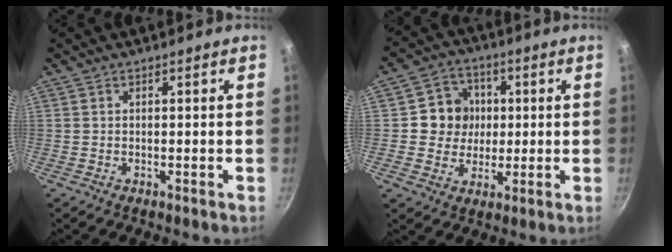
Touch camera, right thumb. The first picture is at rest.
{"total": 8.9, "force": [1.0, 8.3, 2.9], "torque": [-0.007, 0.006, 0.007]}